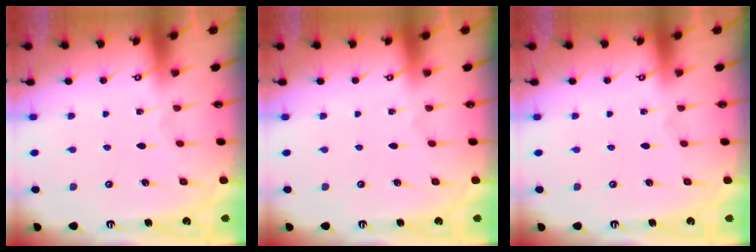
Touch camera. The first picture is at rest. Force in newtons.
{"total": 0.0}
{"total": 0.0}